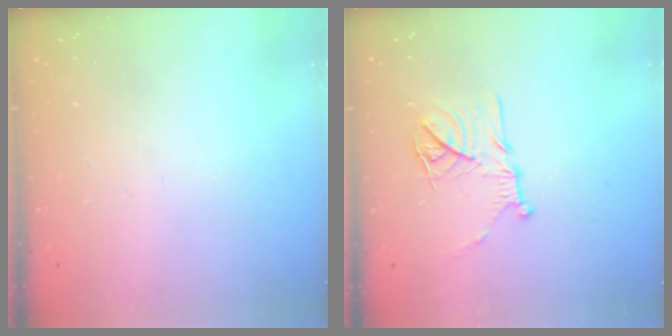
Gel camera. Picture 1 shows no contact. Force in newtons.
{"total": 14.9, "press": 14.8, "slide": 1.4}